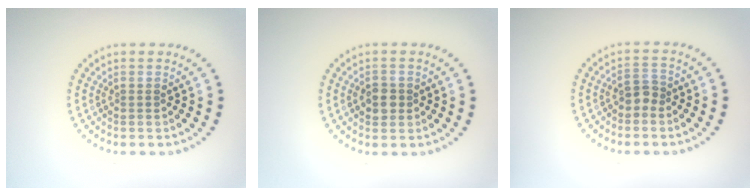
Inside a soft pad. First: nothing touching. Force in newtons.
{"total": 1.9, "press": 1.8, "slide": 0.5}
{"total": 1.5, "press": 1.3, "slide": 0.8}